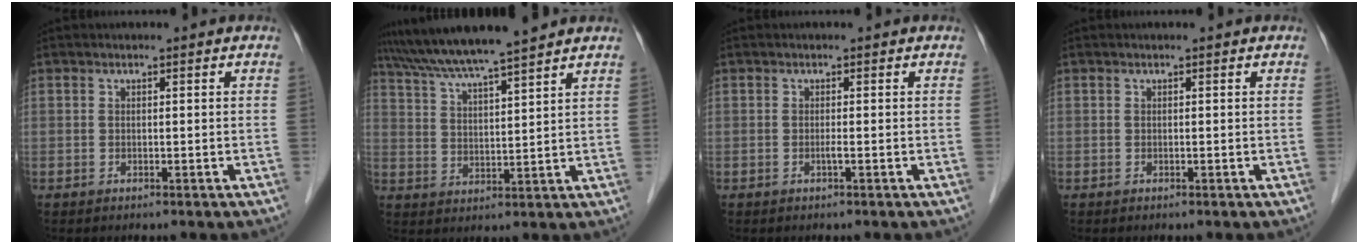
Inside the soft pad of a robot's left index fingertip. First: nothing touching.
{"total": 11.3, "force": [10.0, -0.8, 5.4], "torque": [-0.099, 0.017, 0.167]}
{"total": 0.6, "force": [-0.5, -0.2, 0.4], "torque": [-0.007, -0.005, -0.011]}
{"total": 0.0}